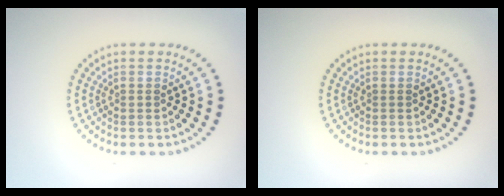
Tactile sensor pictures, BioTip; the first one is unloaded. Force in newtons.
{"total": 0.0}